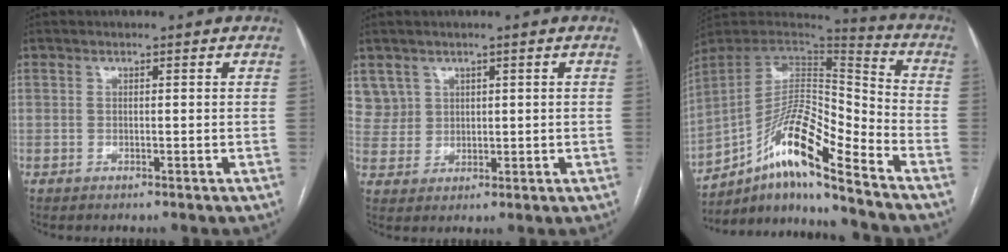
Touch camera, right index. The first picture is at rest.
{"total": 4.9, "force": [2.7, 4.1, -0.2], "torque": [0.010, 0.009, 0.059]}
{"total": 16.4, "force": [-10.7, 1.8, 12.3], "torque": [-0.220, 0.017, -0.187]}